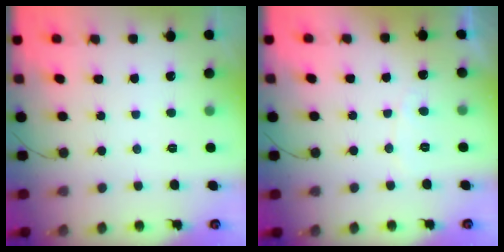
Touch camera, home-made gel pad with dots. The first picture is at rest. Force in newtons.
{"total": 3.4, "press": 3.4, "slide": 0.2}